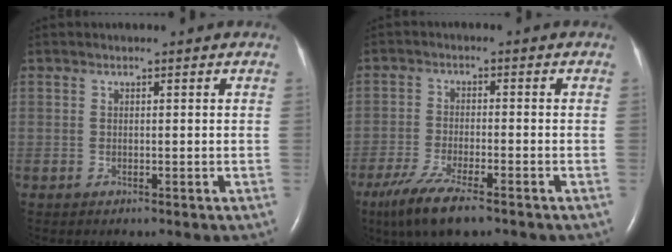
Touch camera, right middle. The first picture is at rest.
{"total": 8.5, "force": [-5.9, 1.4, 6.0], "torque": [-0.119, -0.022, -0.100]}